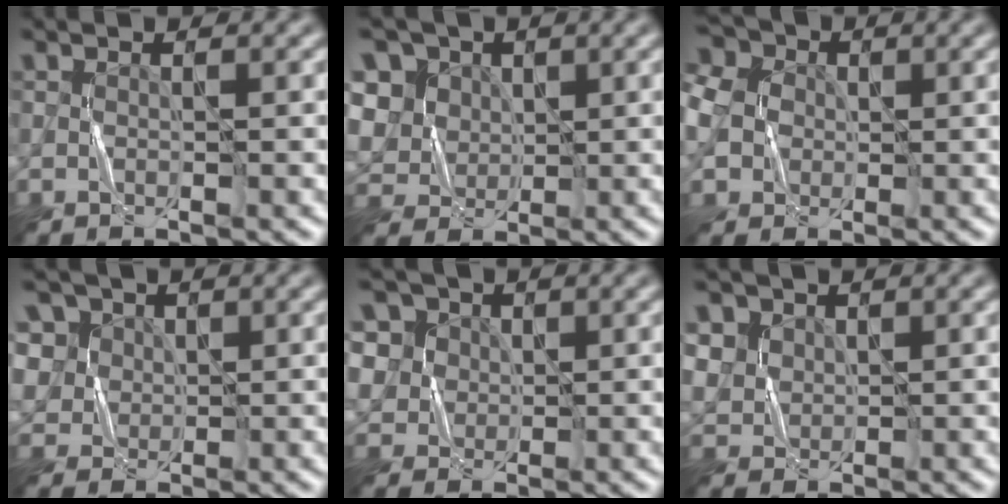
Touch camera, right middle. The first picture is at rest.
{"total": 8.6, "force": [3.2, 7.1, 3.7], "torque": [-0.089, 0.023, 0.038]}
{"total": 8.9, "force": [0.2, 7.5, 4.8], "torque": [-0.113, 0.020, -0.023]}
{"total": 6.9, "force": [3.0, 5.7, 2.5], "torque": [-0.064, 0.014, 0.043]}
{"total": 7.6, "force": [3.7, 6.1, 2.7], "torque": [-0.065, 0.016, 0.049]}
{"total": 4.7, "force": [2.1, 3.8, 1.5], "torque": [-0.061, 0.007, 0.044]}